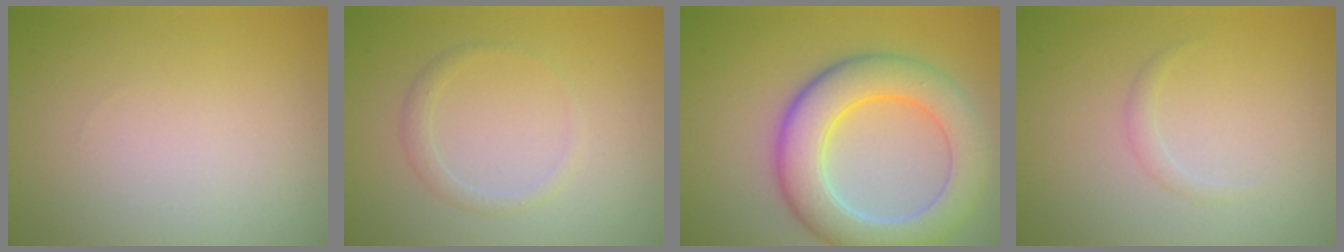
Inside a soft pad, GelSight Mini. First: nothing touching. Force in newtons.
{"total": 1.2, "press": 1.2, "slide": 0.2}
{"total": 7.8, "press": 7.8, "slide": 0.7}
{"total": 0.7, "press": 0.7, "slide": 0.0}